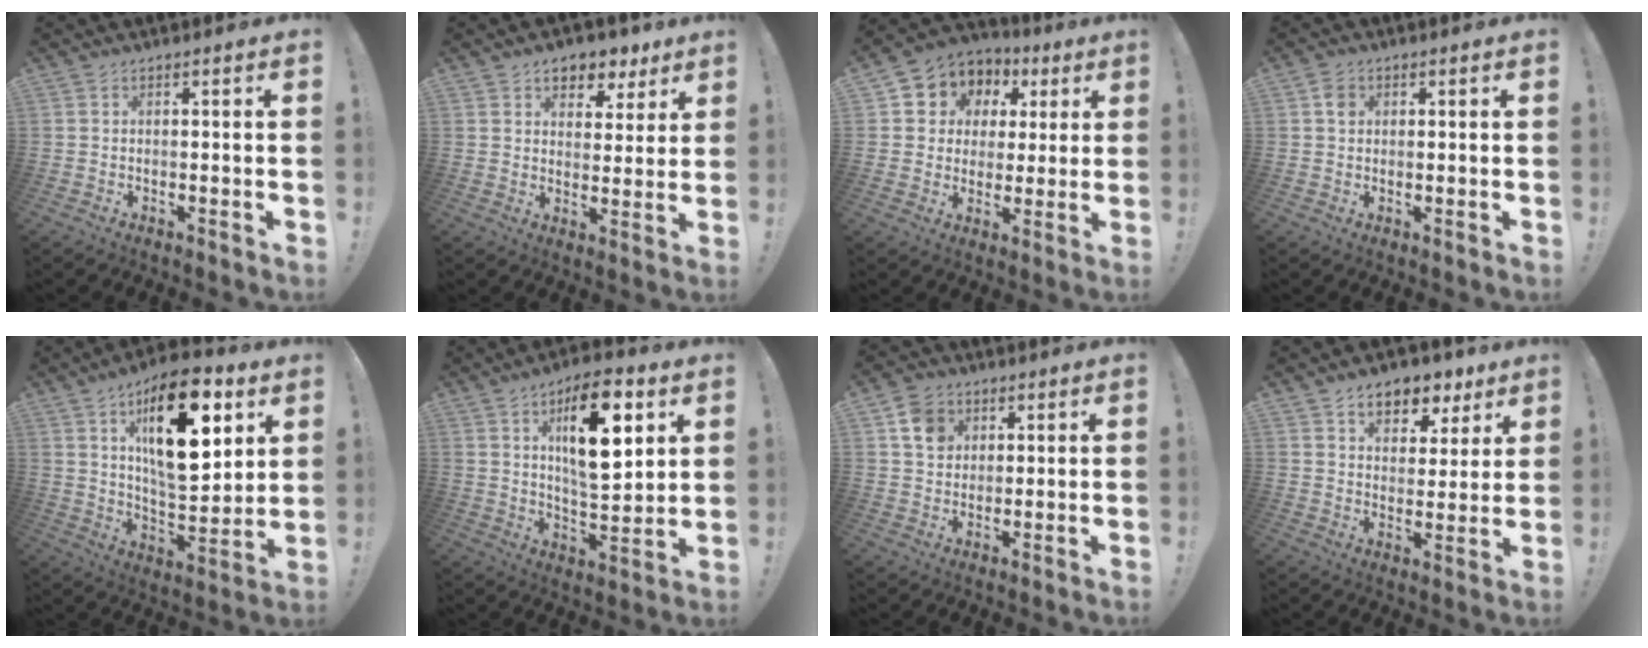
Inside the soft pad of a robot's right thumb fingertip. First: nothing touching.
{"total": 7.1, "force": [4.7, 4.9, 2.2], "torque": [-0.018, -0.033, 0.089]}
{"total": 7.8, "force": [1.8, 7.2, 2.2], "torque": [-0.032, -0.016, 0.039]}
{"total": 3.2, "force": [1.0, 2.6, 1.7], "torque": [-0.021, 0.001, 0.017]}
{"total": 23.2, "force": [9.5, 10.0, 18.6], "torque": [-0.285, -0.035, 0.152]}
{"total": 18.0, "force": [7.2, 7.3, 14.8], "torque": [-0.217, -0.018, 0.109]}
{"total": 8.1, "force": [3.7, 6.6, 2.9], "torque": [-0.038, -0.013, 0.074]}
{"total": 8.9, "force": [6.0, 5.6, 3.4], "torque": [-0.043, -0.041, 0.111]}